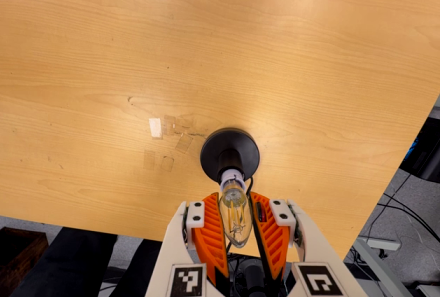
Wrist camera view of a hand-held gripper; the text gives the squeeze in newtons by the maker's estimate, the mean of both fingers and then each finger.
{"total": 12.0, "left": 12.0, "right": 11.9}